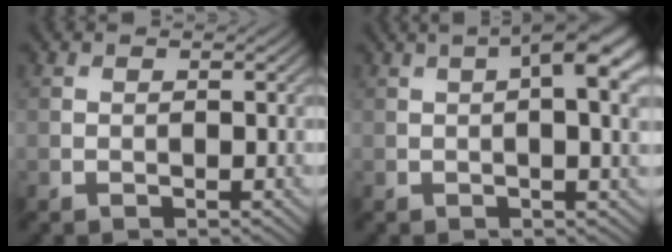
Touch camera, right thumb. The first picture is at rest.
{"total": 7.6, "force": [2.2, 2.4, 6.8], "torque": [-0.103, 0.009, 0.033]}